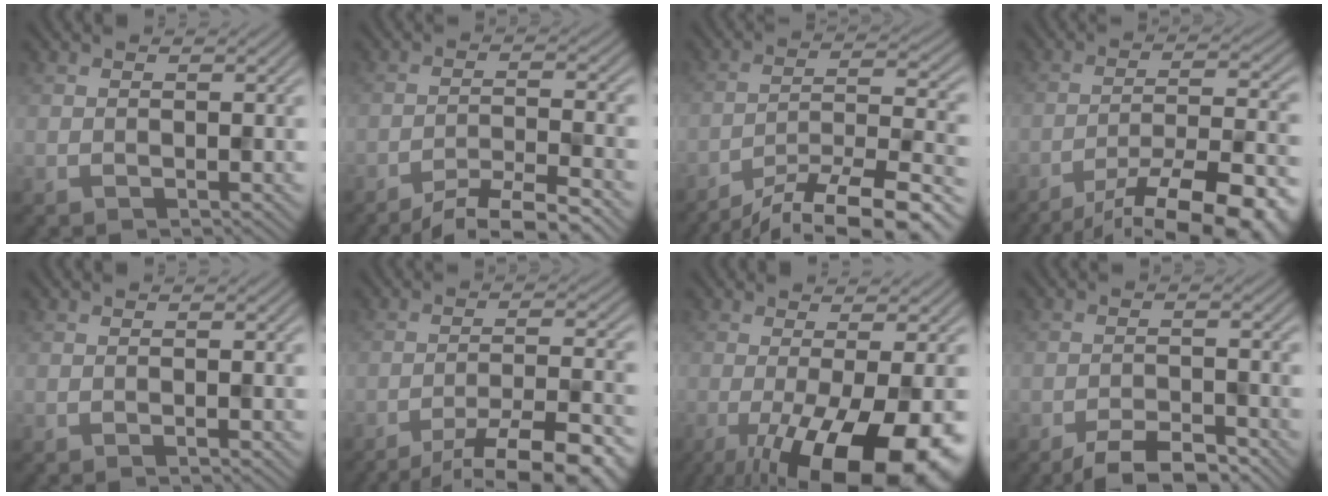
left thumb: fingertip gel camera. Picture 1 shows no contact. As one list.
[{"total": 6.6, "force": [-5.2, 0.9, 4.0], "torque": [-0.068, 0.010, -0.092]}, {"total": 14.8, "force": [-12.2, 3.2, 7.8], "torque": [-0.130, -0.014, -0.180]}, {"total": 17.3, "force": [-13.4, 4.0, 10.2], "torque": [-0.131, -0.008, -0.187]}, {"total": 0.6, "force": [-0.3, 0.0, 0.5], "torque": [-0.008, -0.001, -0.008]}, {"total": 12.3, "force": [-9.3, 2.4, 7.6], "torque": [-0.123, -0.007, -0.131]}, {"total": 16.0, "force": [-6.3, 4.7, 13.9], "torque": [-0.197, -0.018, -0.091]}, {"total": 5.0, "force": [-4.0, 1.2, 2.8], "torque": [-0.044, 0.002, -0.069]}]